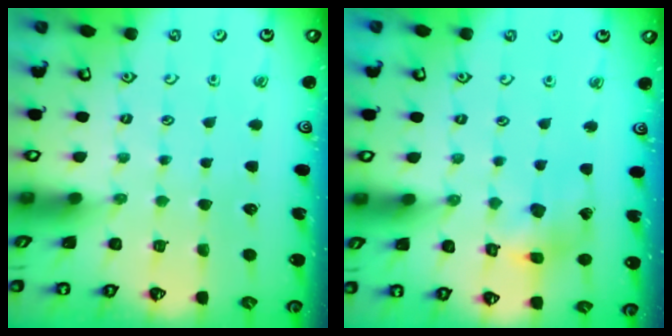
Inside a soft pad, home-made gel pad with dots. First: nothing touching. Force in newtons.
{"total": 8.2, "press": 8.1, "slide": 1.1}